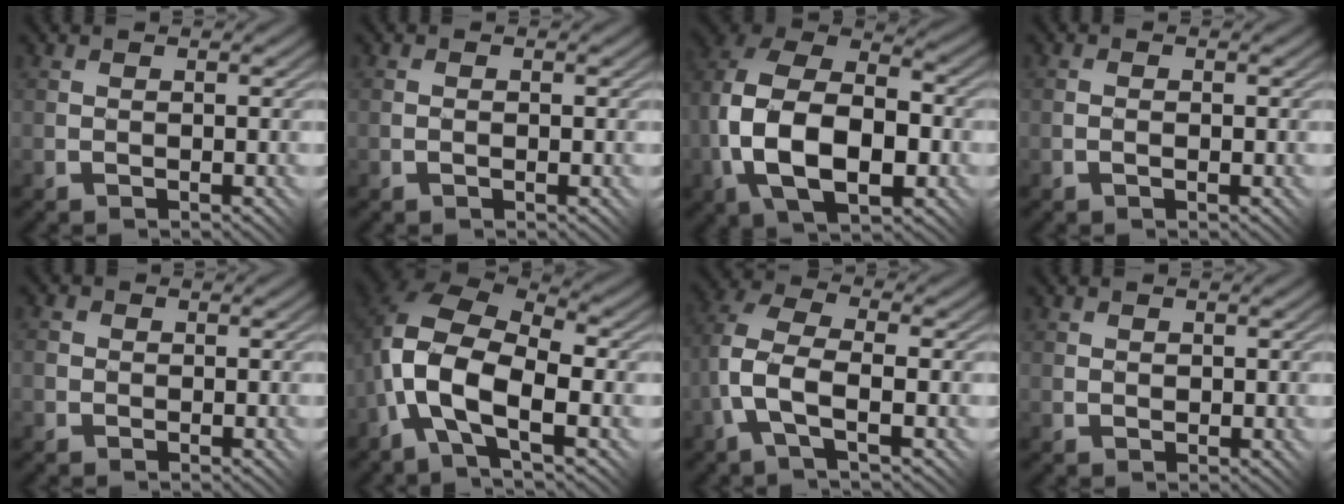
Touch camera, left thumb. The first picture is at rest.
{"total": 0.7, "force": [-0.2, 0.4, 0.5], "torque": [0.001, 0.006, -0.001]}
{"total": 14.7, "force": [-2.8, 9.3, 11.0], "torque": [-0.225, -0.019, -0.046]}
{"total": 1.0, "force": [-0.2, 0.6, 0.7], "torque": [-0.001, 0.007, -0.003]}
{"total": 2.5, "force": [-0.1, 2.4, 0.5], "torque": [-0.006, 0.010, -0.017]}
{"total": 11.2, "force": [-2.9, 5.5, 9.3], "torque": [-0.202, 0.003, -0.060]}
{"total": 7.0, "force": [-1.8, 3.0, 6.0], "torque": [-0.144, 0.016, -0.046]}
{"total": 1.0, "force": [0.5, 0.8, 0.1], "torque": [-0.004, 0.000, 0.012]}